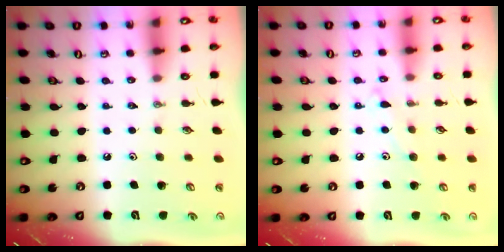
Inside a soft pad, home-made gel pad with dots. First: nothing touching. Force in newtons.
{"total": 6.9, "press": 6.9, "slide": 0.6}